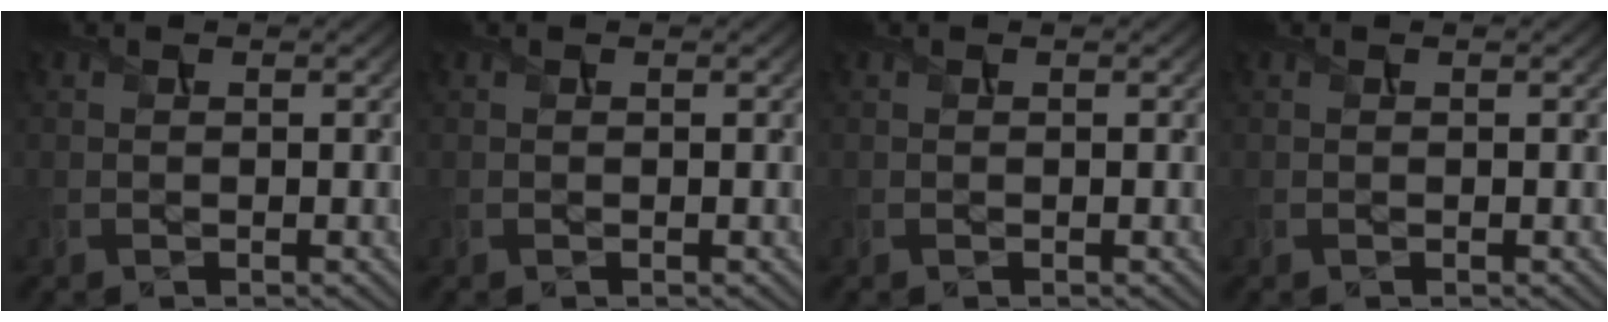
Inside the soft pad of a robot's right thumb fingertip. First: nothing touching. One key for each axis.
{"total": 0.0}
{"total": 0.0}
{"total": 0.0}